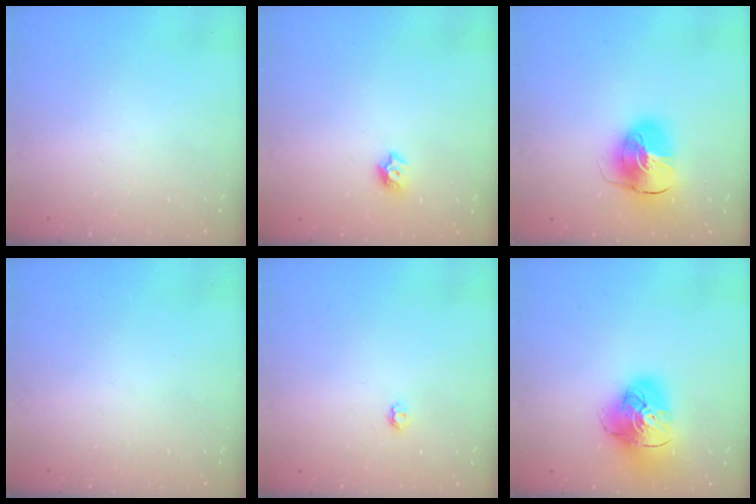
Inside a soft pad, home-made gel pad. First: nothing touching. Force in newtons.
{"total": 6.9, "press": 6.8, "slide": 0.9}
{"total": 11.5, "press": 11.4, "slide": 1.5}
{"total": 0.0}
{"total": 2.9, "press": 2.9, "slide": 0.4}
{"total": 15.2, "press": 15.1, "slide": 1.9}